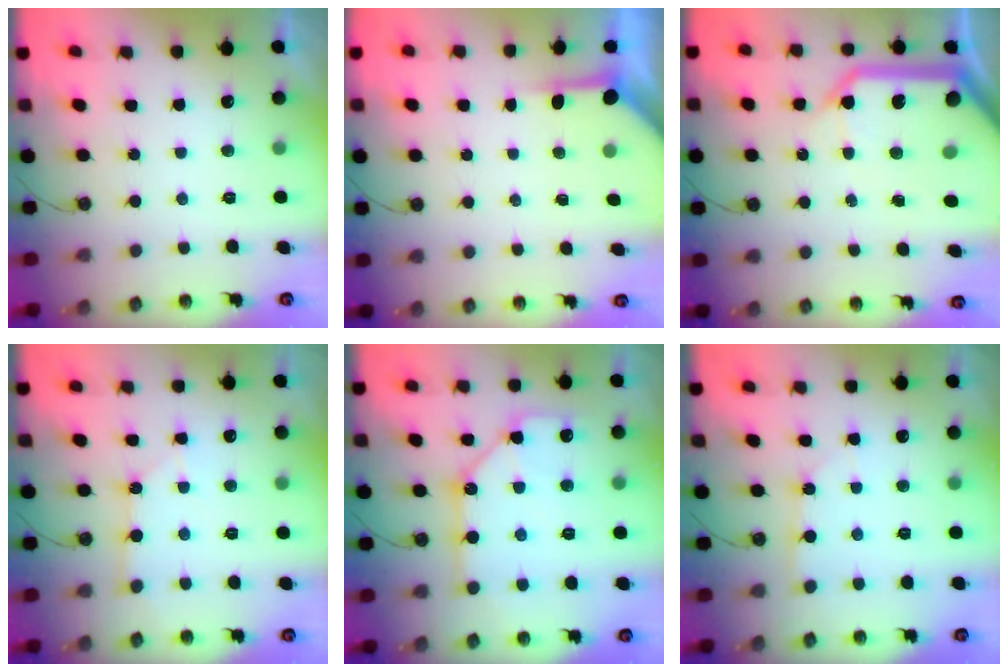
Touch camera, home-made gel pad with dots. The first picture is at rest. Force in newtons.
{"total": 3.9, "press": 3.9, "slide": 0.4}
{"total": 21.5, "press": 21.3, "slide": 3.1}
{"total": 3.6, "press": 3.6, "slide": 0.4}
{"total": 11.9, "press": 11.8, "slide": 1.1}
{"total": 2.3, "press": 2.3, "slide": 0.3}